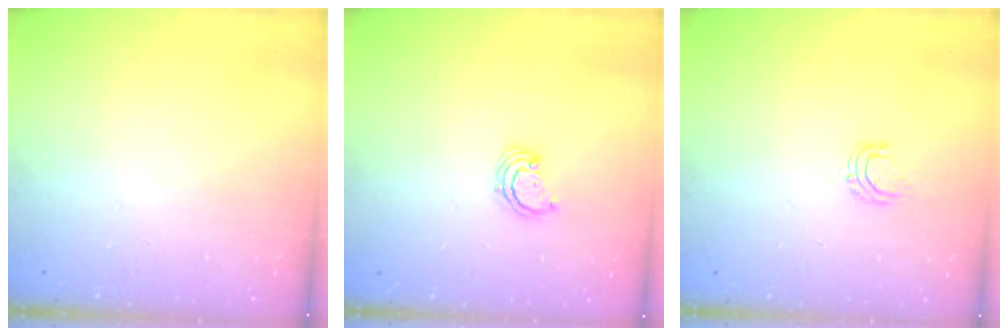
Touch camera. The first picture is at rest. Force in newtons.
{"total": 3.3, "press": 3.3, "slide": 0.3}
{"total": 4.2, "press": 4.2, "slide": 0.2}